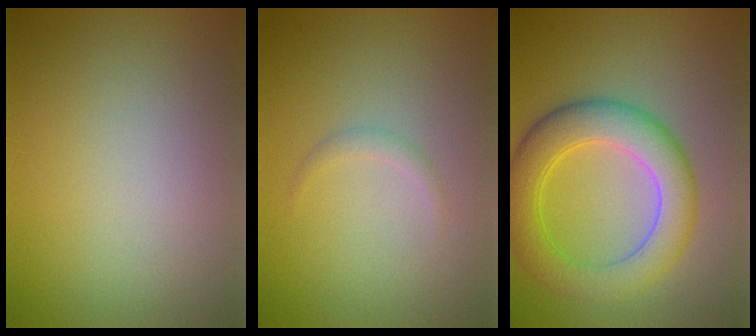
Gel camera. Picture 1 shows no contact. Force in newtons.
{"total": 0.8, "press": 0.8, "slide": 0.0}
{"total": 6.5, "press": 6.5, "slide": 0.3}